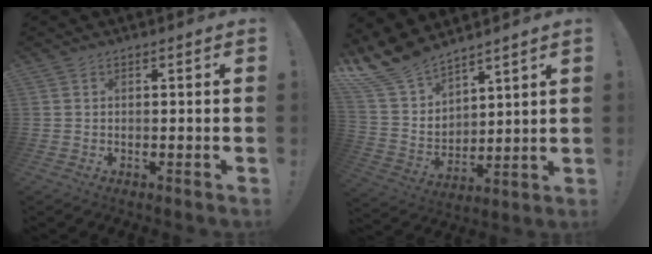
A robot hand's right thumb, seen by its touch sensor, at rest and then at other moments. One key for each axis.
{"total": 12.9, "fx": 11.2, "fy": 5.2, "fz": 3.7, "tx": -0.096, "ty": -0.088, "tz": 0.217}